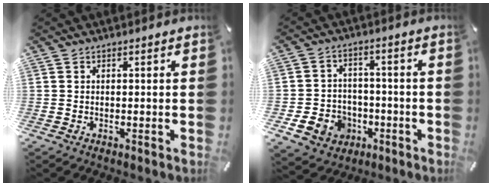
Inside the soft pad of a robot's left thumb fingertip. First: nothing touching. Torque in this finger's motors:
{"motor_torque": [-0.50, 1.08, 0.23, 0.14, 0.02]}